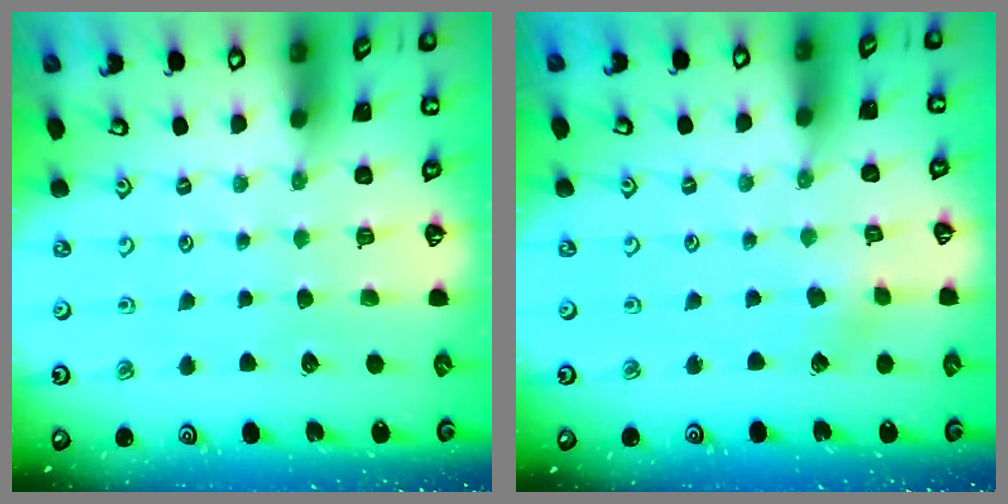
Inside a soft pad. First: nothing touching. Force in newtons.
{"total": 2.2, "press": 2.2, "slide": 0.2}